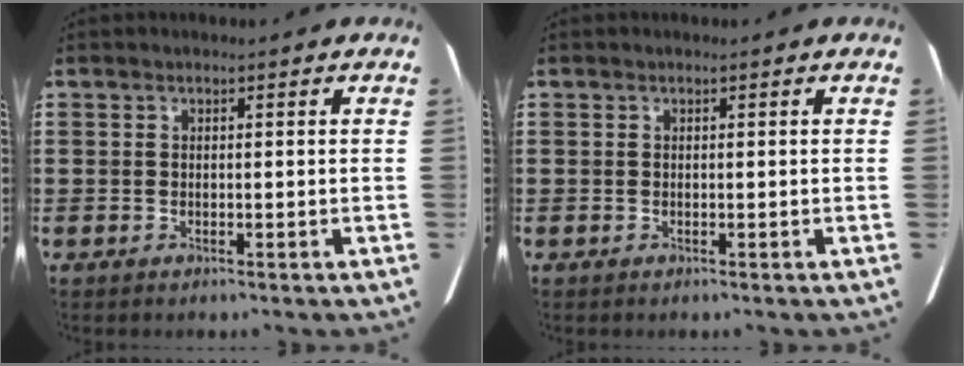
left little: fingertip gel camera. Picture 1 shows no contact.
{"total": 0.0}